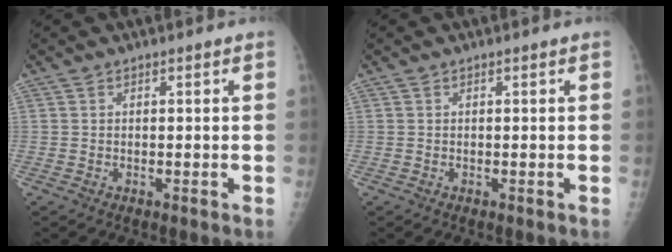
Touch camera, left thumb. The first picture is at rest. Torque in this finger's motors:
{"motor_torque": [0.06, 0.10, -0.13, -0.10, 0.00]}